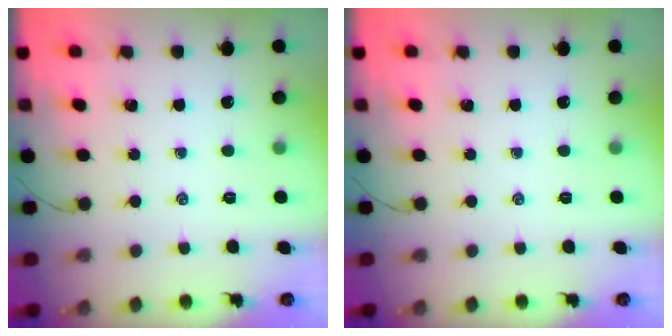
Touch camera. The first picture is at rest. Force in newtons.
{"total": 0.0}